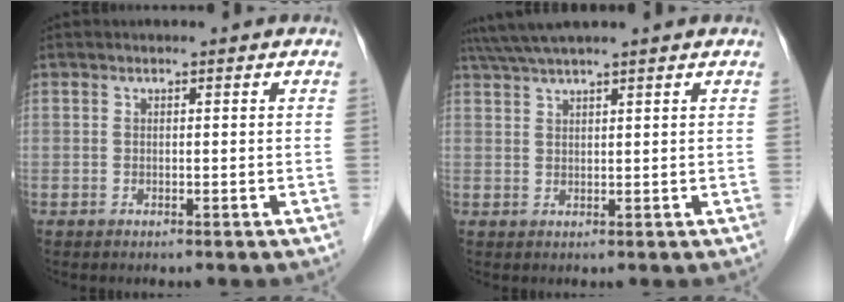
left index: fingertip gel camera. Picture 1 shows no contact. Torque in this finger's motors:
{"motor_torque": [0.51, -0.42, 0.22, 0.05]}